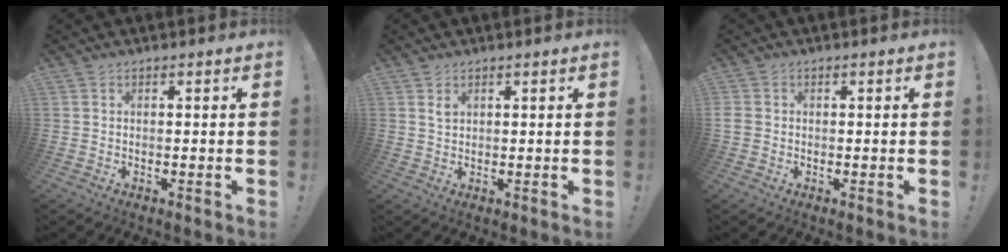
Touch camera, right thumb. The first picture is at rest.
{"total": 1.8, "force": [1.3, 0.9, 0.8], "torque": [-0.002, -0.010, 0.022]}
{"total": 2.0, "force": [-0.3, 1.7, 1.0], "torque": [-0.024, 0.002, -0.005]}